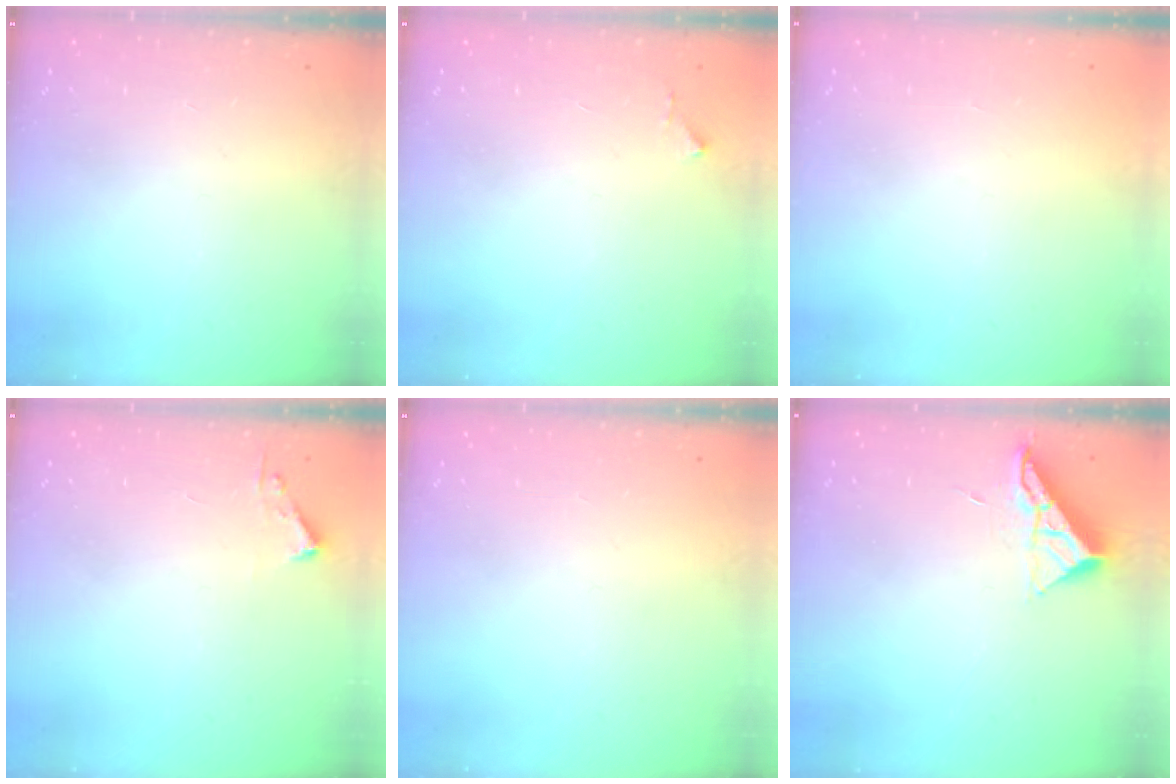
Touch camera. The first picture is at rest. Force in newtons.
{"total": 3.4, "press": 3.4, "slide": 0.4}
{"total": 1.5, "press": 1.5, "slide": 0.1}
{"total": 2.4, "press": 2.4, "slide": 0.3}
{"total": 0.0}
{"total": 7.3, "press": 7.2, "slide": 0.5}